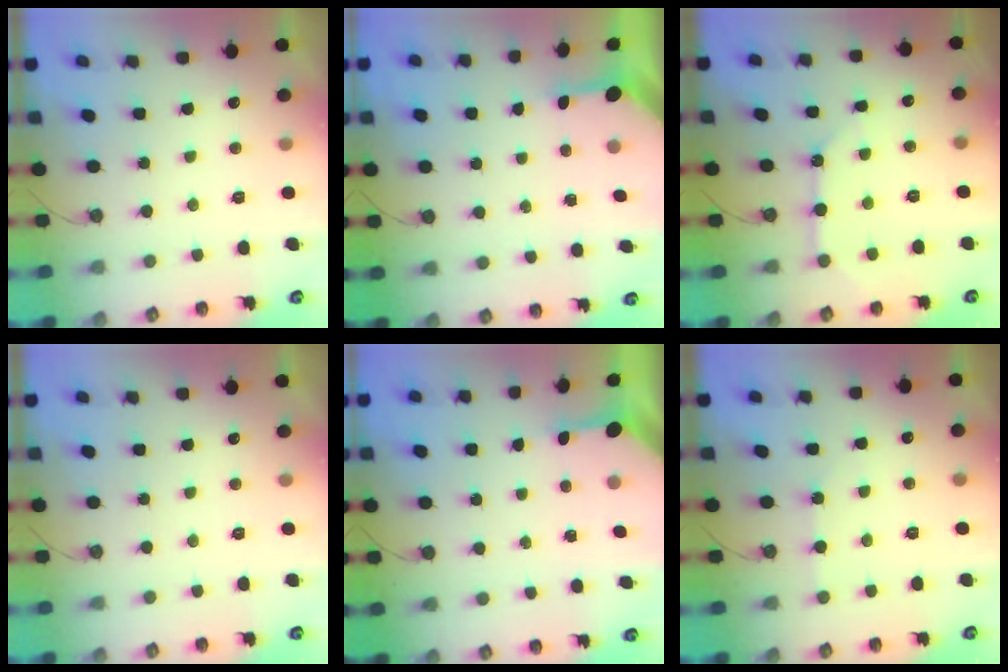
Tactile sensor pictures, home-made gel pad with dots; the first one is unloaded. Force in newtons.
{"total": 3.4, "press": 3.4, "slide": 0.3}
{"total": 6.3, "press": 6.3, "slide": 0.2}
{"total": 0.0}
{"total": 3.5, "press": 3.5, "slide": 0.4}
{"total": 2.7, "press": 2.7, "slide": 0.5}